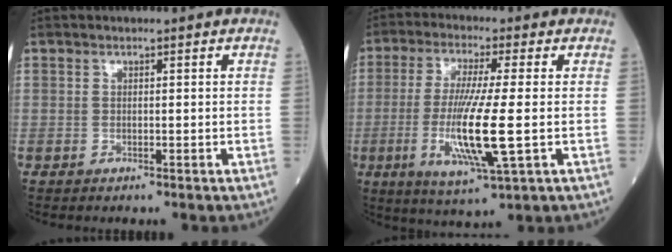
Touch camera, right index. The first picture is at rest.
{"total": 11.8, "force": [-1.9, 0.2, 11.7], "torque": [-0.240, -0.021, -0.040]}